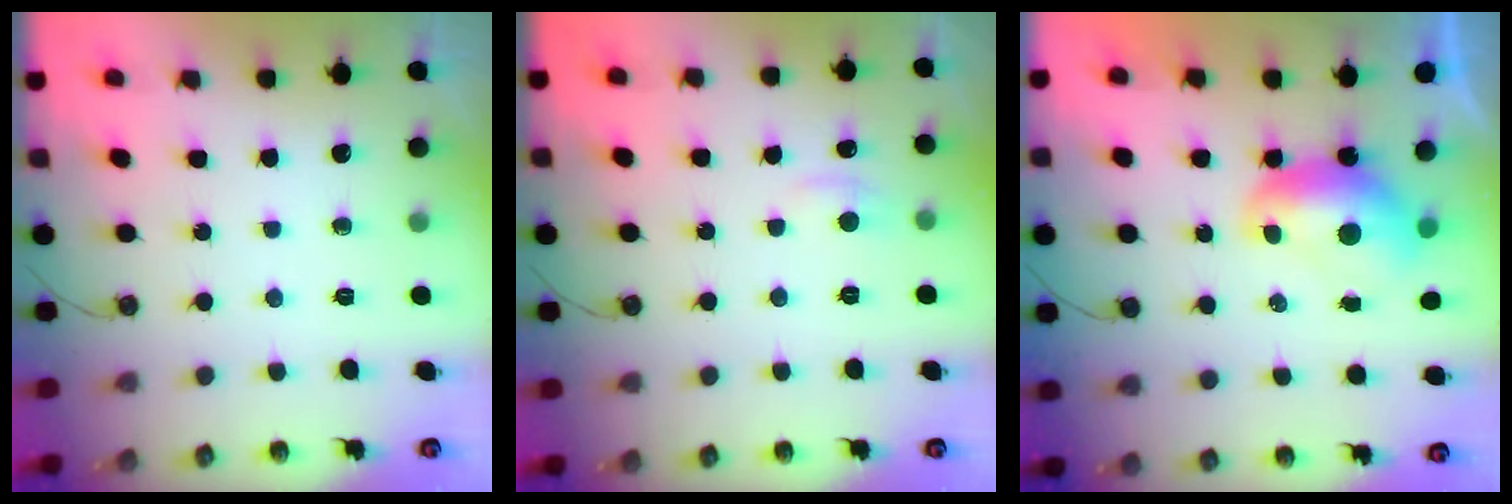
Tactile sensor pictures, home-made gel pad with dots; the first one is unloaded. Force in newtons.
{"total": 1.4, "press": 1.3, "slide": 0.6}
{"total": 1.4, "press": 1.3, "slide": 0.4}